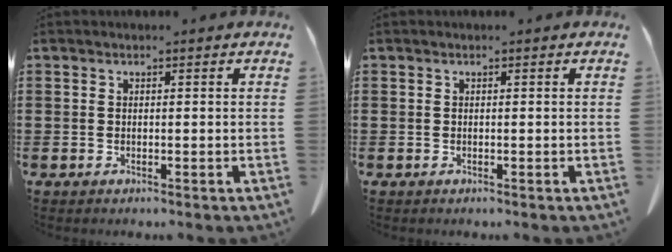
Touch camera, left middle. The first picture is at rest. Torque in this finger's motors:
{"motor_torque": [-0.43, -0.28, 0.04, 0.01]}